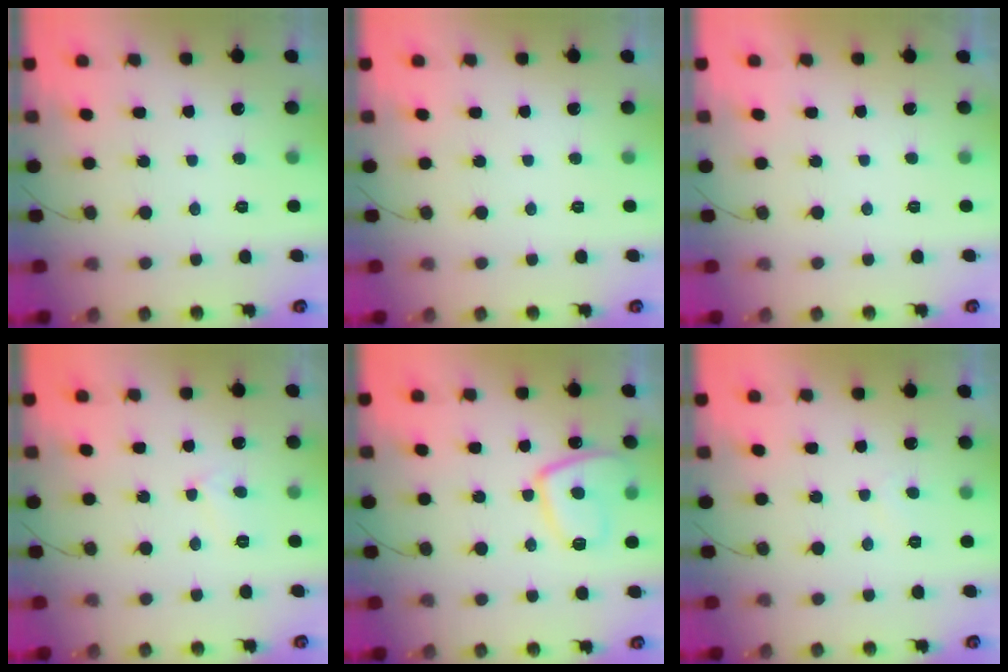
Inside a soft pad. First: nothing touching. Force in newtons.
{"total": 0.0}
{"total": 2.2, "press": 2.1, "slide": 0.3}
{"total": 2.8, "press": 2.8, "slide": 0.2}
{"total": 9.9, "press": 9.9, "slide": 0.9}
{"total": 2.5, "press": 2.4, "slide": 0.5}